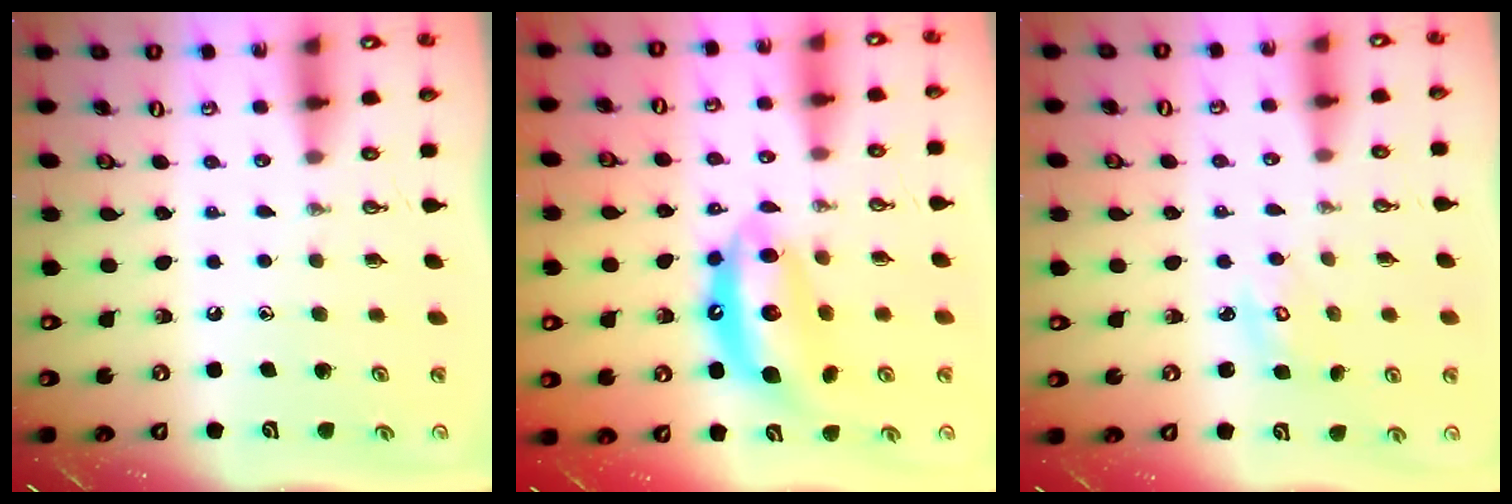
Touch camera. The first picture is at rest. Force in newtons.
{"total": 12.2, "press": 12.1, "slide": 0.9}
{"total": 2.6, "press": 2.6, "slide": 0.2}